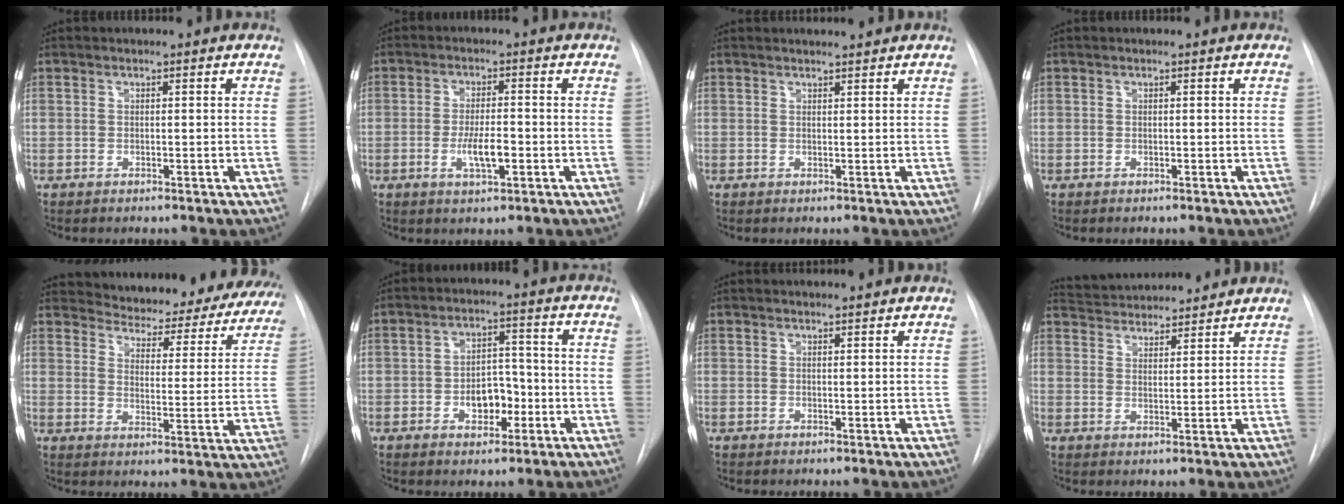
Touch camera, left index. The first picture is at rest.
{"total": 4.8, "force": [-1.4, 1.2, 4.5], "torque": [-0.083, -0.002, -0.021]}
{"total": 3.1, "force": [3.0, 0.1, 0.7], "torque": [-0.011, 0.011, 0.040]}
{"total": 0.0}
{"total": 25.6, "force": [23.9, 6.5, 6.4], "torque": [-0.087, -0.069, 0.281]}
{"total": 5.6, "force": [-1.8, 3.4, 4.0], "torque": [-0.057, 0.014, -0.025]}
{"total": 2.3, "force": [2.2, 0.0, 0.5], "torque": [-0.006, 0.009, 0.030]}
{"total": 12.4, "force": [11.9, 2.2, 2.9], "torque": [-0.047, 0.026, 0.178]}